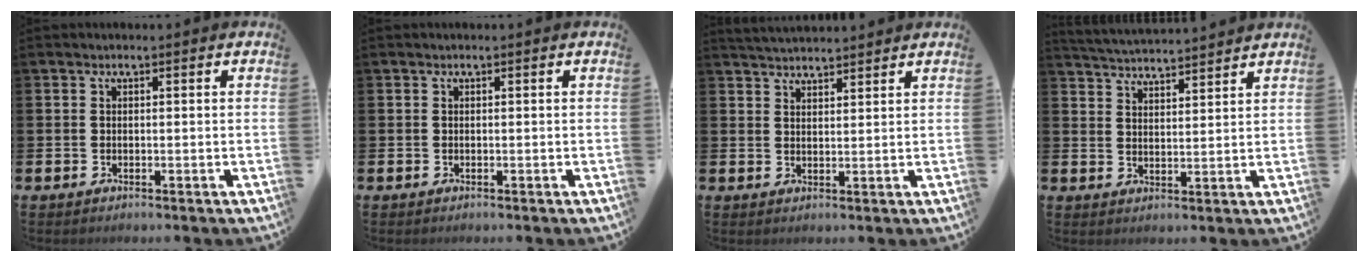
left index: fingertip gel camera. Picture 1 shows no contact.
{"total": 0.0}
{"total": 3.5, "force": [3.5, 0.3, 0.2], "torque": [-0.007, -0.018, 0.065]}
{"total": 4.4, "force": [4.4, -0.1, 0.0], "torque": [-0.023, -0.025, 0.080]}